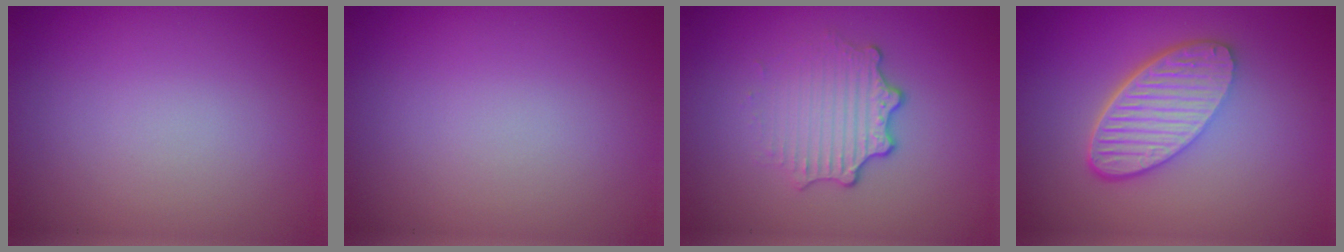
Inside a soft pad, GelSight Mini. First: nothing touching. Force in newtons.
{"total": 0.0}
{"total": 3.3, "press": 2.5, "slide": 2.2}
{"total": 5.9, "press": 4.3, "slide": 4.1}